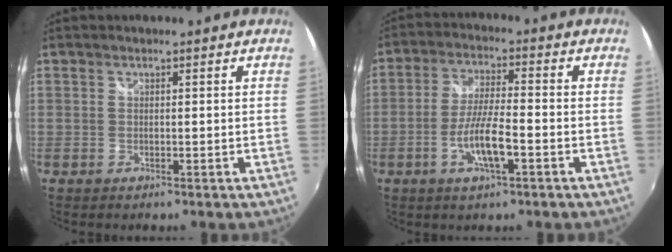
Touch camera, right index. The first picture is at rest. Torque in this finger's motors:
{"motor_torque": [0.26, -0.11, 0.43, 0.07]}